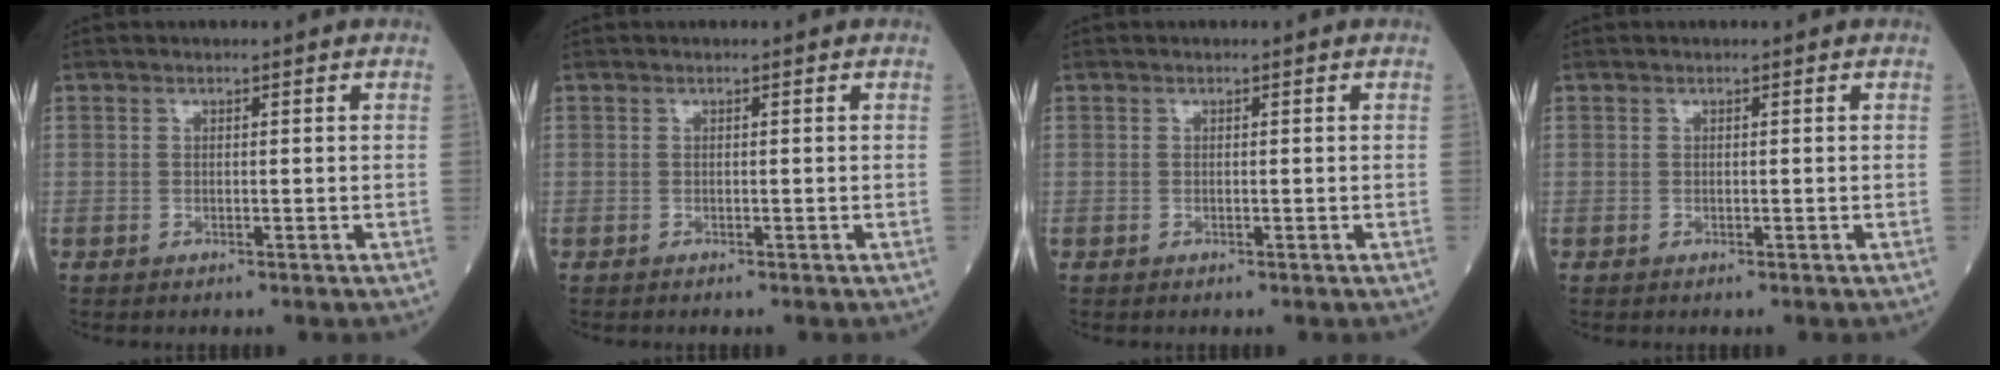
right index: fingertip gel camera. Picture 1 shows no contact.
{"total": 0.0}
{"total": 0.0}
{"total": 0.0}